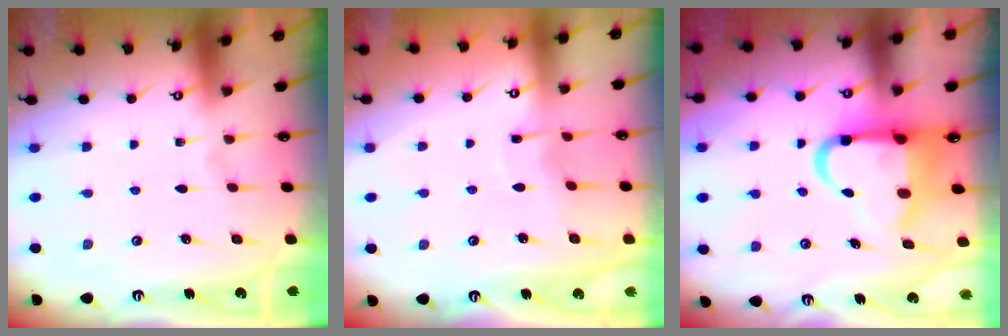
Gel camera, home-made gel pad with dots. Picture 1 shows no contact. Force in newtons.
{"total": 2.8, "press": 2.8, "slide": 0.4}
{"total": 11.1, "press": 10.9, "slide": 2.4}